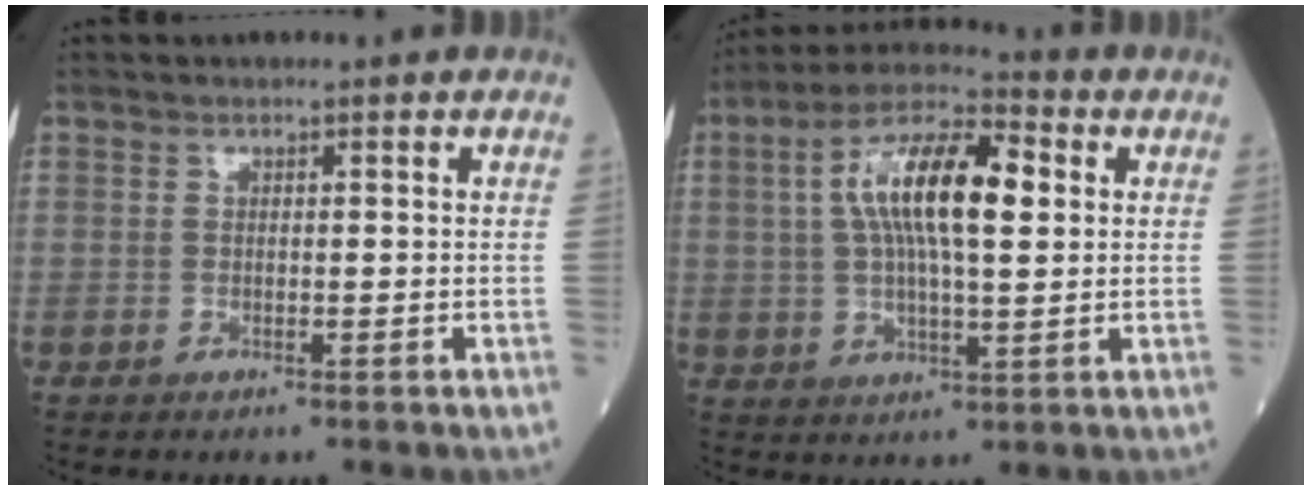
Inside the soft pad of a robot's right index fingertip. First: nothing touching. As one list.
[{"total": 13.6, "force": [2.8, 3.8, 12.8], "torque": [-0.244, 0.028, 0.043]}]